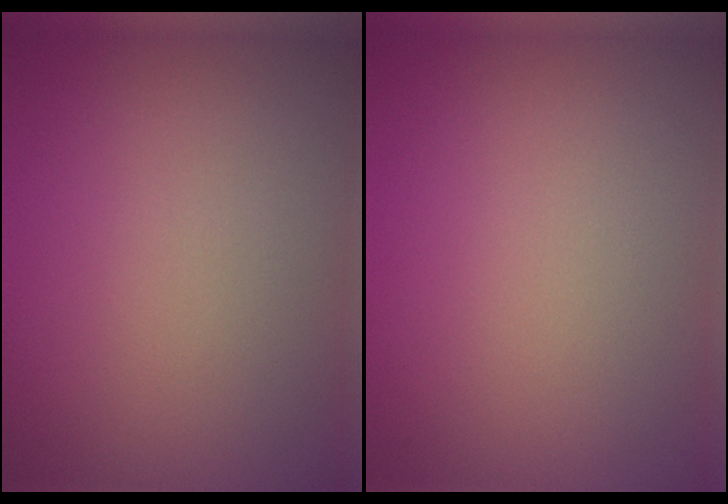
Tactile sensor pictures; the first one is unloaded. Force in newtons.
{"total": 0.0}